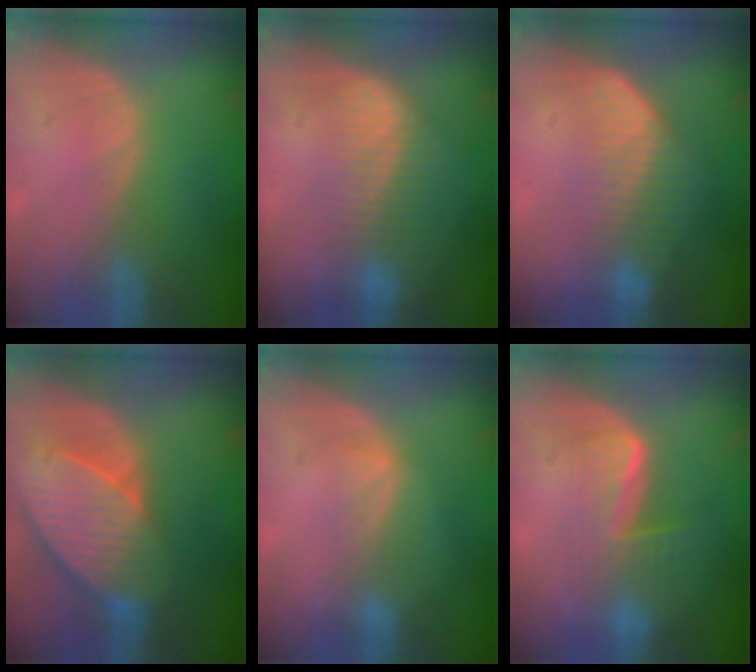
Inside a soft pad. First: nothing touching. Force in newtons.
{"total": 7.1, "press": 6.5, "slide": 2.9}
{"total": 7.3, "press": 6.3, "slide": 3.7}
{"total": 10.7, "press": 9.4, "slide": 5.1}
{"total": 2.7, "press": 2.7, "slide": 0.4}
{"total": 6.4, "press": 5.9, "slide": 2.5}